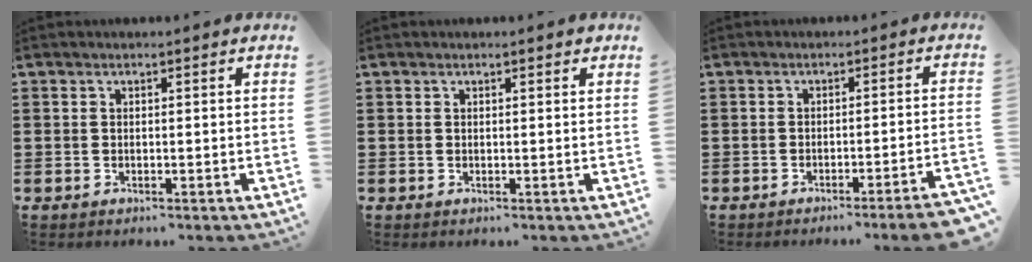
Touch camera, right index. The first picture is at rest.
{"total": 0.5, "force": [0.3, 0.3, 0.3], "torque": [-0.006, 0.002, 0.006]}
{"total": 3.0, "force": [-2.4, -0.6, 1.8], "torque": [-0.029, -0.010, -0.047]}